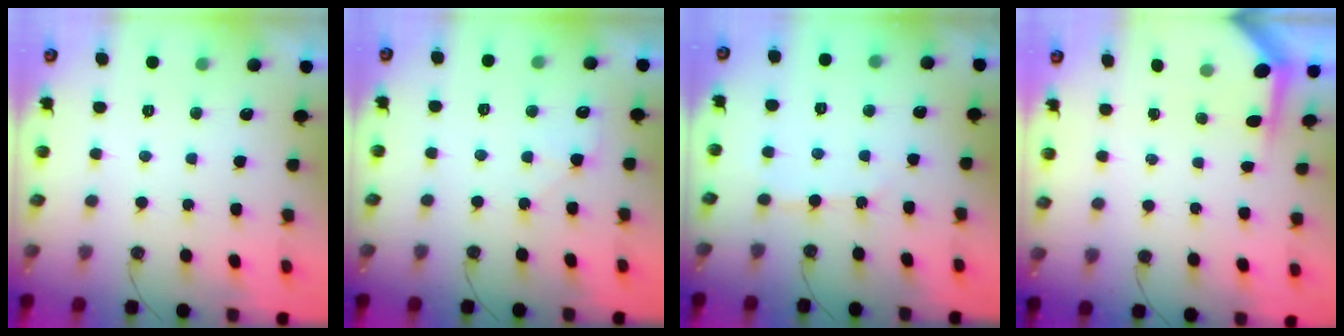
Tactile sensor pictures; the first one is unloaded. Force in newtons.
{"total": 5.1, "press": 5.0, "slide": 0.9}
{"total": 4.5, "press": 4.5, "slide": 0.3}
{"total": 3.7, "press": 3.7, "slide": 0.3}